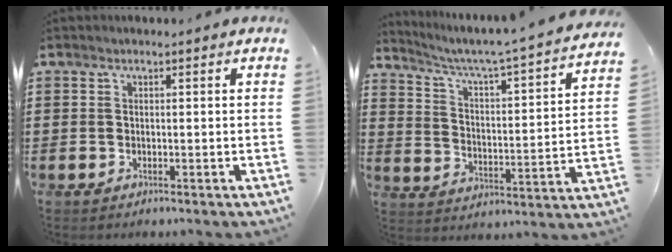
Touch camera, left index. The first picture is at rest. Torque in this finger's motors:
{"motor_torque": [0.33, -0.89, 0.05, 0.07]}